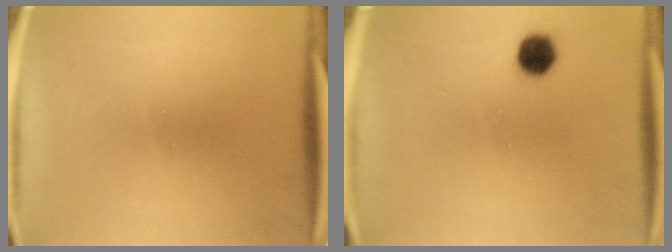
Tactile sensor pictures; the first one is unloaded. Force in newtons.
{"total": 4.7}